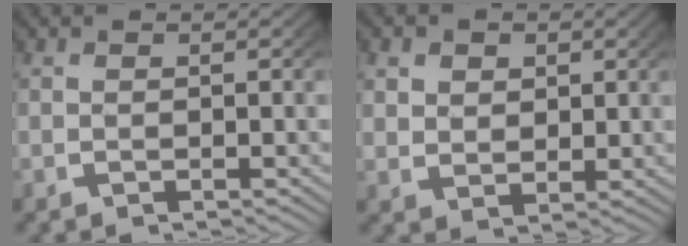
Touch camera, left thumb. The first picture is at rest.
{"total": 2.7, "force": [1.0, 2.2, 1.2], "torque": [-0.022, -0.012, 0.029]}